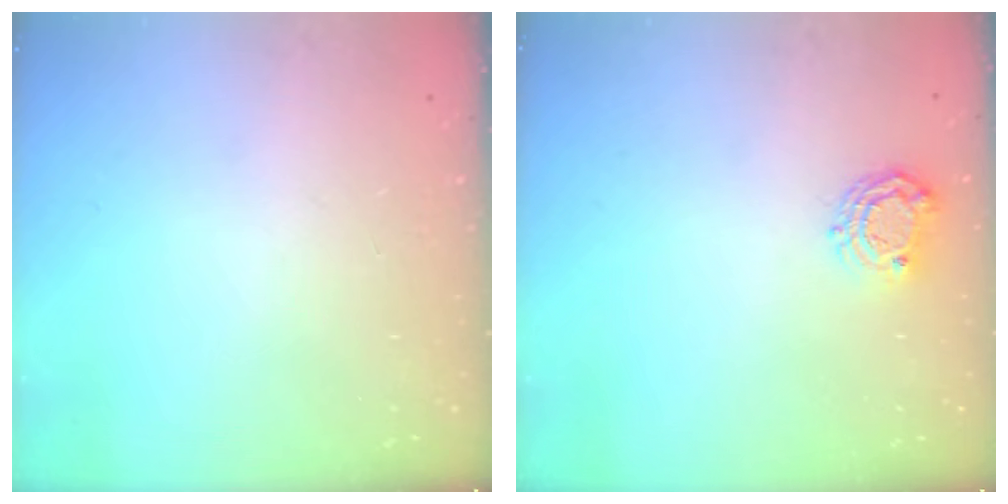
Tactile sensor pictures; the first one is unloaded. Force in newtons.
{"total": 6.5, "press": 6.4, "slide": 0.6}